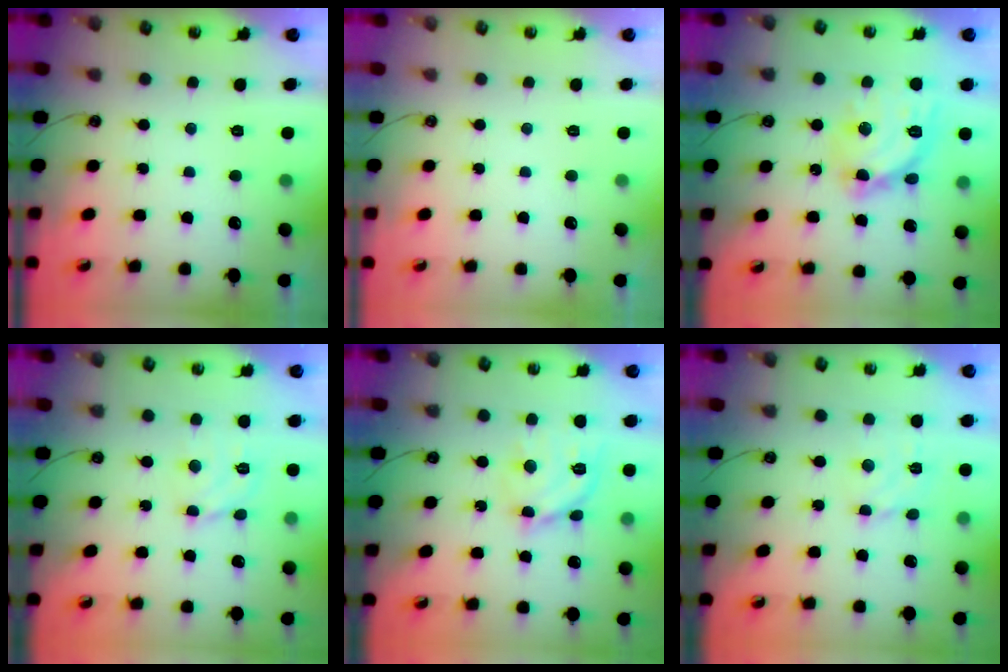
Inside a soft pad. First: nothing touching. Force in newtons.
{"total": 0.0}
{"total": 15.0, "press": 15.0, "slide": 1.5}
{"total": 8.1, "press": 8.0, "slide": 1.1}
{"total": 13.8, "press": 13.7, "slide": 1.3}
{"total": 4.2, "press": 4.2, "slide": 0.4}